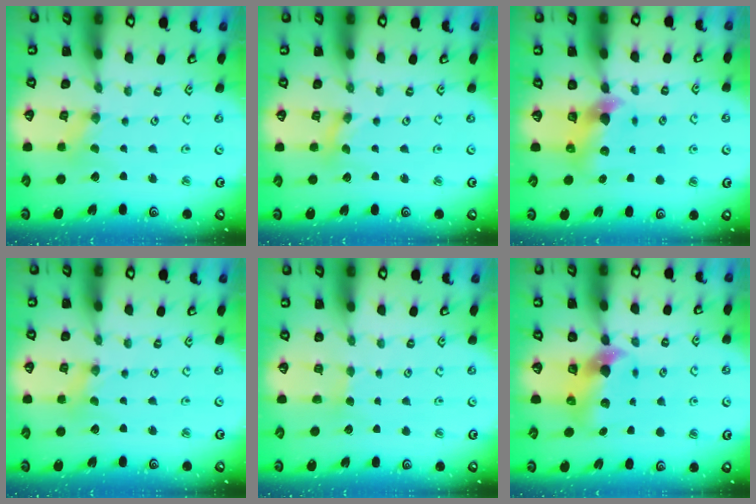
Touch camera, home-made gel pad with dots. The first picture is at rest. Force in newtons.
{"total": 0.0}
{"total": 5.9, "press": 5.9, "slide": 0.5}
{"total": 0.0}
{"total": 2.4, "press": 2.4, "slide": 0.4}
{"total": 7.8, "press": 7.6, "slide": 1.4}